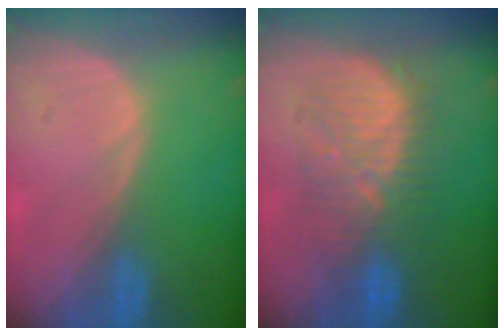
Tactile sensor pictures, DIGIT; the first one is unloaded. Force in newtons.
{"total": 8.9, "press": 8.9, "slide": 0.4}